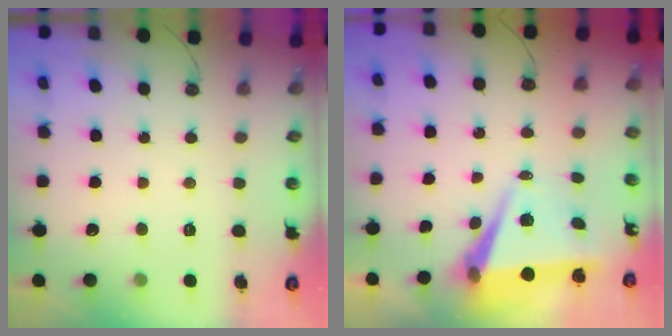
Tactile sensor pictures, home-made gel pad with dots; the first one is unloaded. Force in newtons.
{"total": 7.0, "press": 5.5, "slide": 4.3}